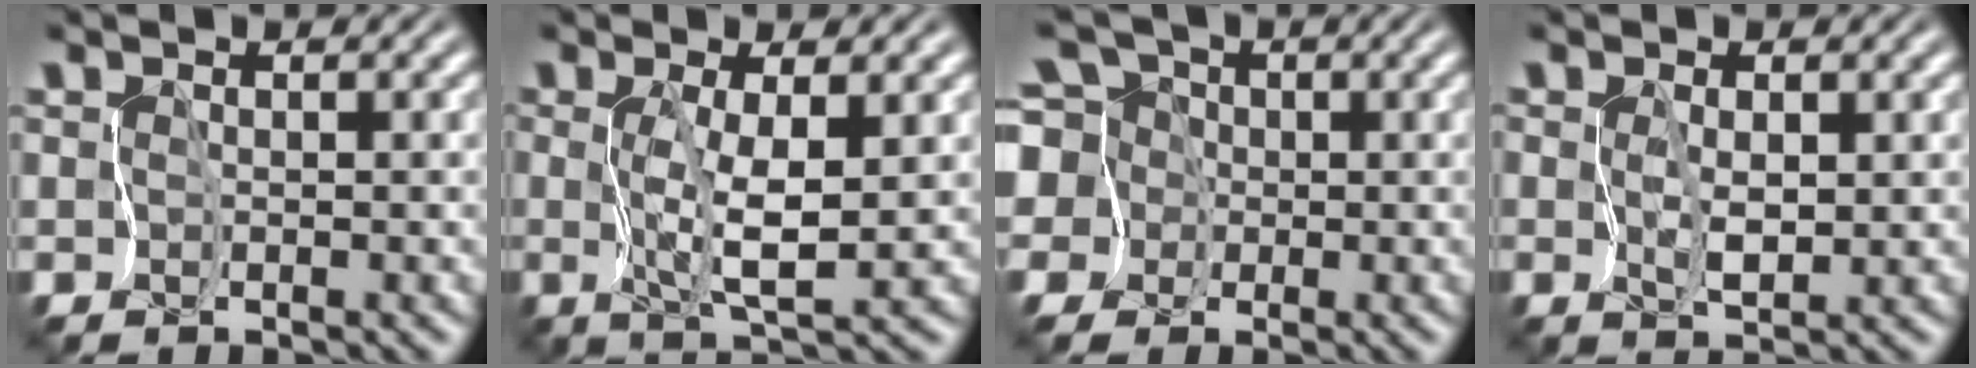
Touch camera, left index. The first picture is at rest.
{"total": 3.2, "force": [0.4, 0.1, 3.2], "torque": [-0.069, -0.005, 0.010]}
{"total": 9.2, "force": [1.5, 8.5, 3.2], "torque": [-0.088, 0.031, -0.003]}
{"total": 1.7, "force": [0.1, 0.7, 1.5], "torque": [-0.033, -0.006, 0.007]}